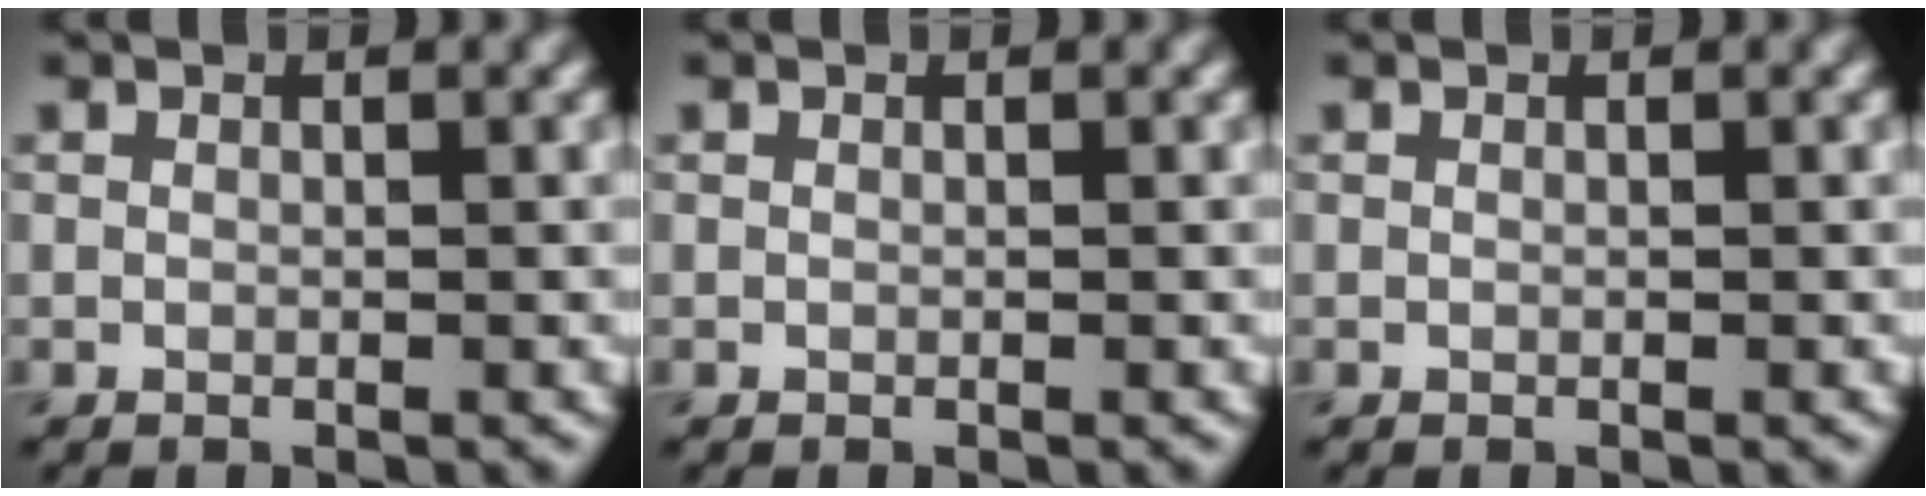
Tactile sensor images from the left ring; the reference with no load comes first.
{"total": 0.0}
{"total": 0.0}